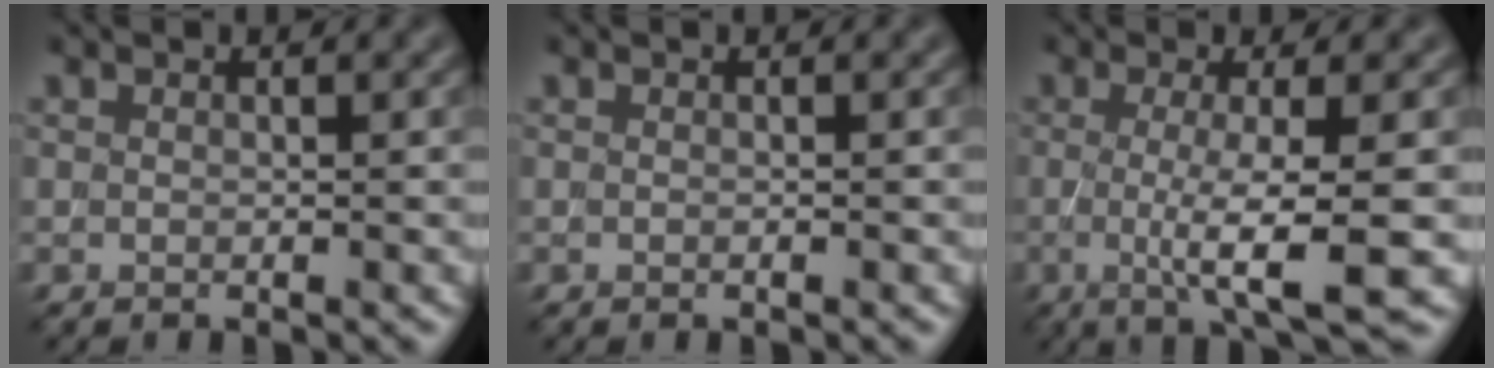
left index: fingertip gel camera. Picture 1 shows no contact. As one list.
[{"total": 0.0}, {"total": 6.5, "force": [-0.8, 1.3, 6.3], "torque": [-0.103, -0.011, -0.015]}]